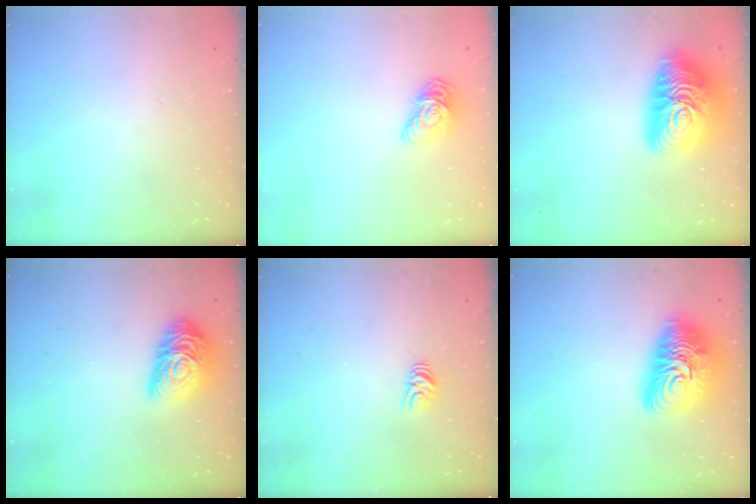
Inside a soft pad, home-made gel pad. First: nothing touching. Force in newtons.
{"total": 10.0, "press": 10.0, "slide": 0.8}
{"total": 20.7, "press": 20.7, "slide": 1.1}
{"total": 14.7, "press": 14.7, "slide": 0.9}
{"total": 5.8, "press": 5.8, "slide": 0.5}
{"total": 17.9, "press": 17.8, "slide": 1.3}